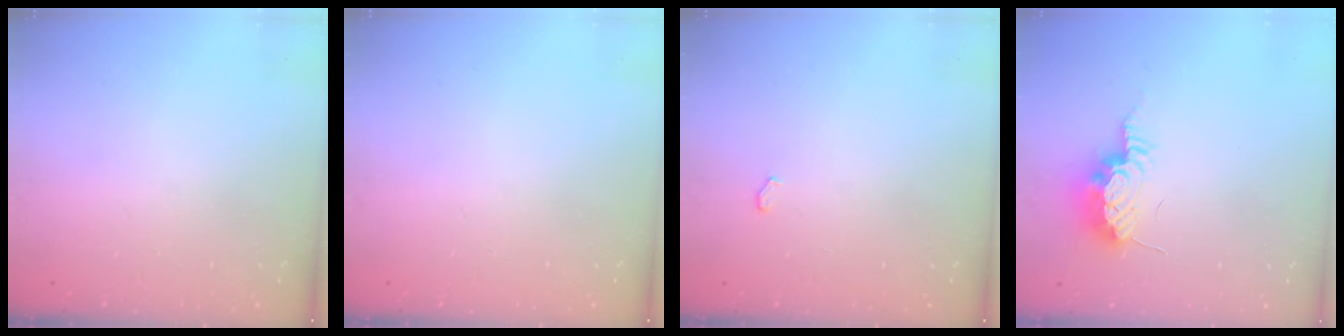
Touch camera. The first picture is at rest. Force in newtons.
{"total": 0.0}
{"total": 3.7, "press": 2.8, "slide": 2.5}
{"total": 8.7, "press": 8.7, "slide": 0.8}